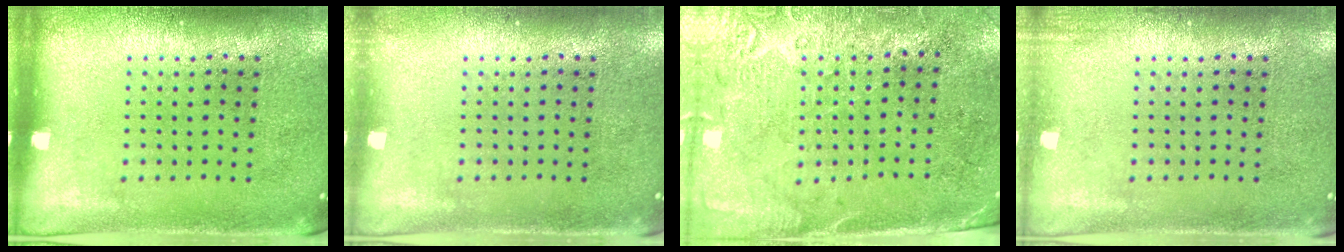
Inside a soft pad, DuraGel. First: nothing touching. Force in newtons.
{"total": 0.5, "press": 0.5, "slide": 0.2}
{"total": 2.7, "press": 2.4, "slide": 1.4}
{"total": 0.9, "press": 0.9, "slide": 0.1}